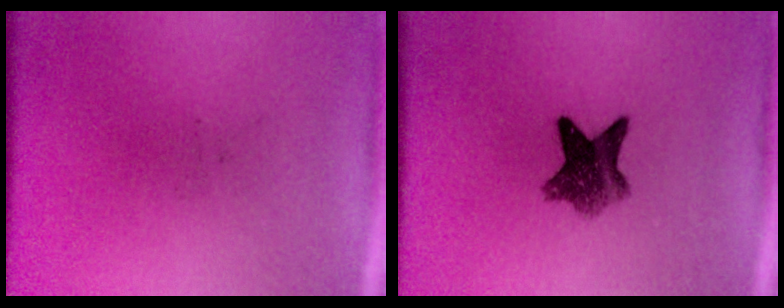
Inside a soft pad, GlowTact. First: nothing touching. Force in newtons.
{"total": 6.8}